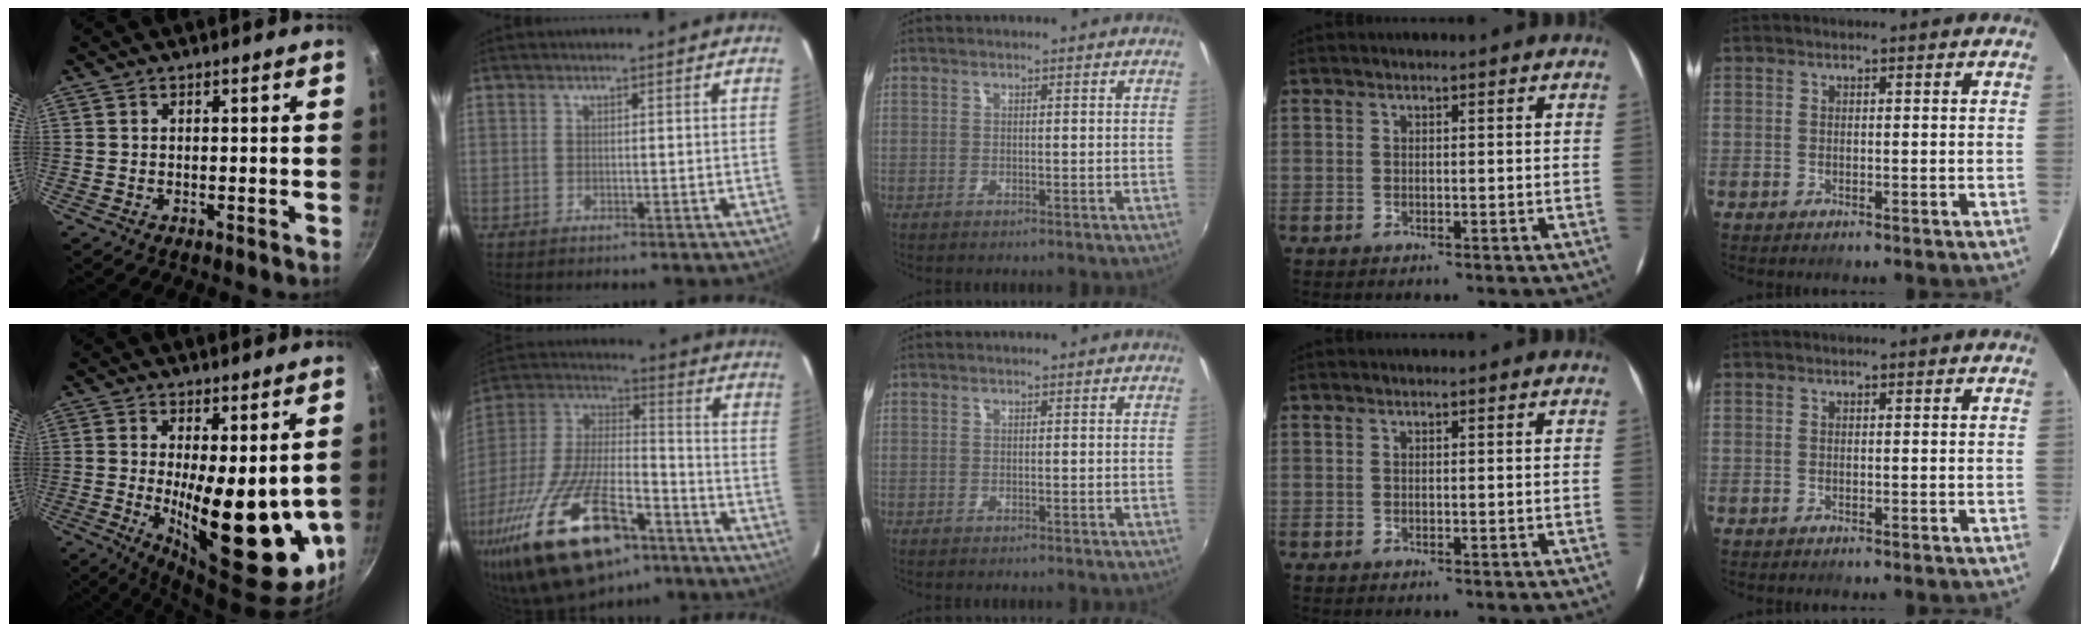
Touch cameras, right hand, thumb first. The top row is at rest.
{"thumb": {"total": 18.2, "force": [-0.2, 6.7, 17.0], "torque": [-0.218, -0.033, 0.014]}, "index": {"total": 28.3, "force": [-17.4, 11.4, 19.2], "torque": [-0.383, -0.024, -0.284]}}